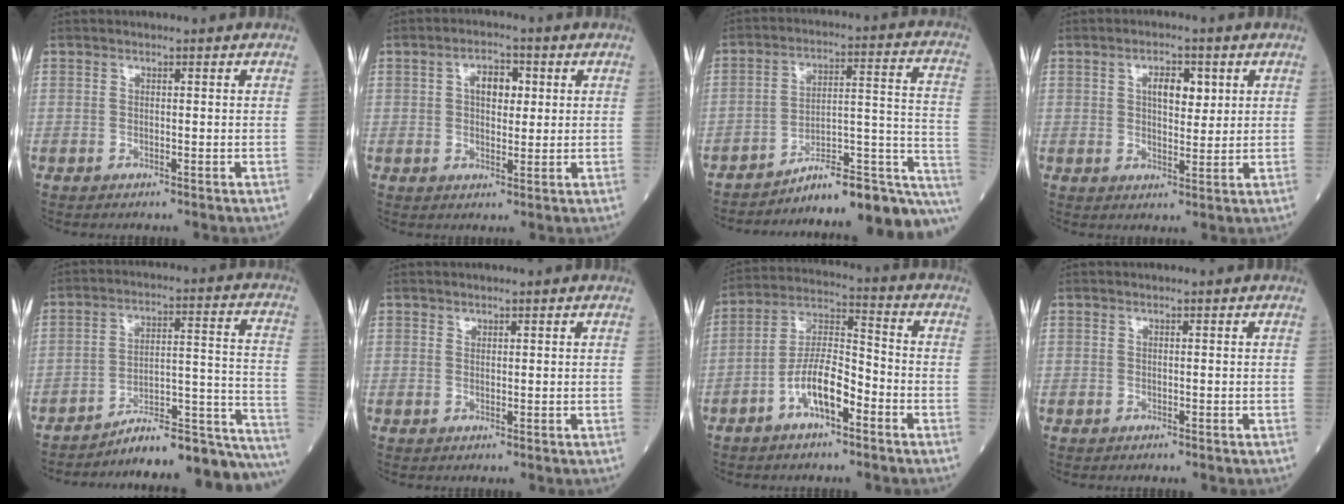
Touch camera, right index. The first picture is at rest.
{"total": 4.7, "force": [1.1, 2.6, 3.8], "torque": [-0.061, 0.012, 0.019]}
{"total": 18.4, "force": [-15.9, 1.5, 9.3], "torque": [-0.062, 0.053, -0.223]}
{"total": 4.8, "force": [1.7, 2.3, 3.9], "torque": [-0.062, 0.006, 0.026]}
{"total": 20.4, "force": [-19.5, 0.1, 5.8], "torque": [-0.020, 0.045, -0.269]}
{"total": 0.5, "force": [0.4, 0.3, 0.1], "torque": [0.001, -0.003, 0.004]}
{"total": 9.1, "force": [-4.4, 2.9, 7.5], "torque": [-0.148, 0.018, -0.082]}
{"total": 0.0}